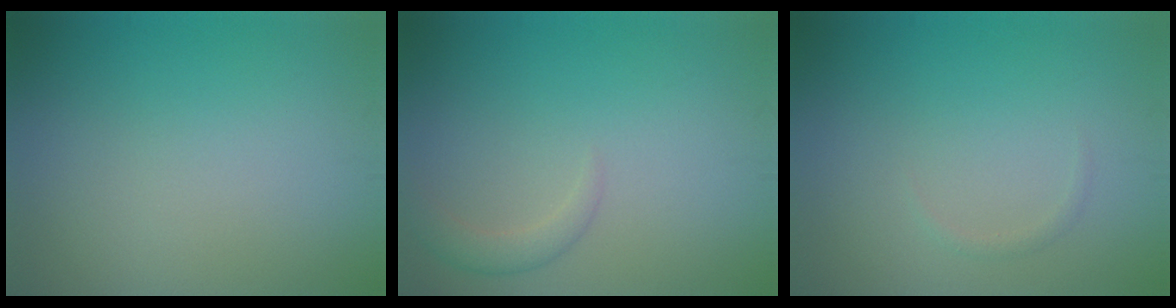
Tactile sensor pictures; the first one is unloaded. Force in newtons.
{"total": 1.7, "press": 1.7, "slide": 0.1}
{"total": 0.6, "press": 0.6, "slide": 0.0}